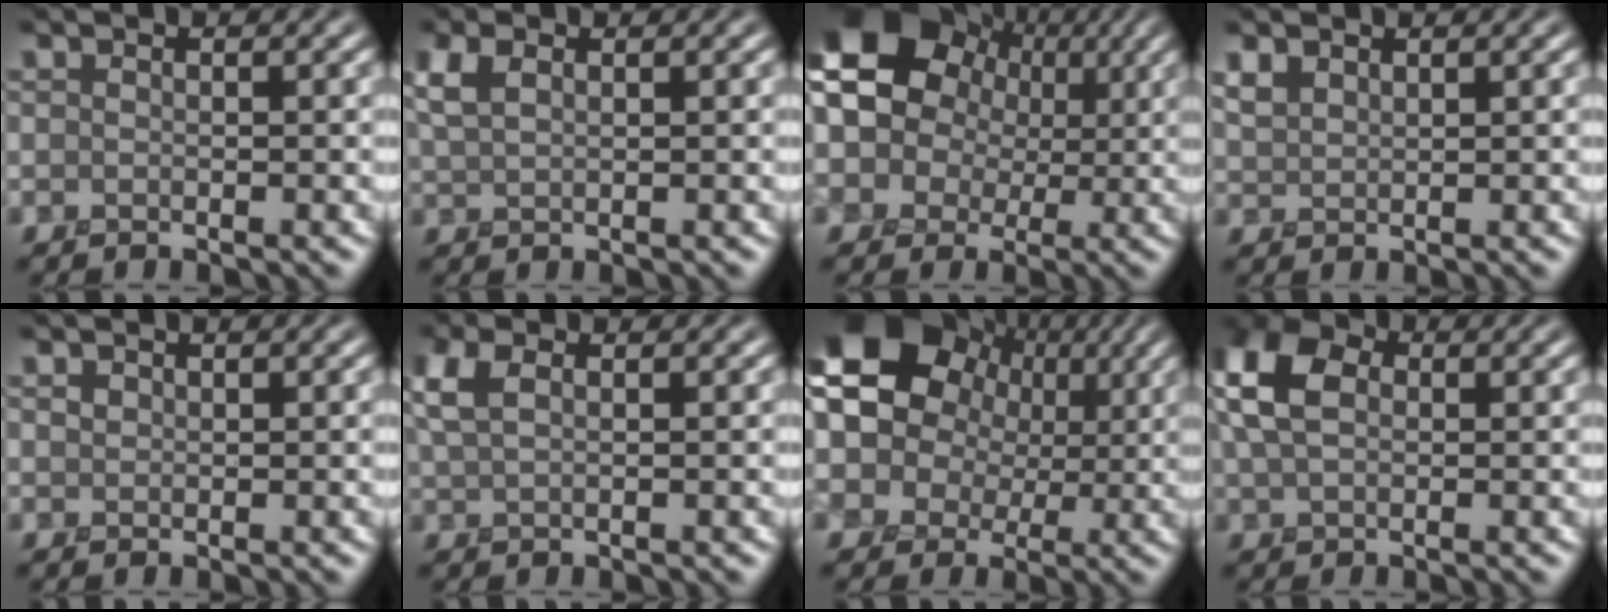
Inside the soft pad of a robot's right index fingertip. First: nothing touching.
{"total": 2.6, "force": [1.3, 1.2, 1.9], "torque": [-0.051, 0.006, 0.029]}
{"total": 15.2, "force": [4.0, 12.9, 7.0], "torque": [-0.154, 0.032, 0.038]}
{"total": 1.7, "force": [1.2, 0.9, 0.8], "torque": [-0.024, 0.002, 0.029]}
{"total": 0.7, "force": [0.4, 0.5, 0.2], "torque": [-0.004, -0.002, 0.007]}
{"total": 3.0, "force": [1.2, 1.5, 2.4], "torque": [-0.061, 0.006, 0.025]}
{"total": 16.5, "force": [5.1, 13.3, 8.4], "torque": [-0.176, 0.036, 0.065]}
{"total": 7.4, "force": [1.8, 4.9, 5.2], "torque": [-0.134, 0.020, 0.026]}